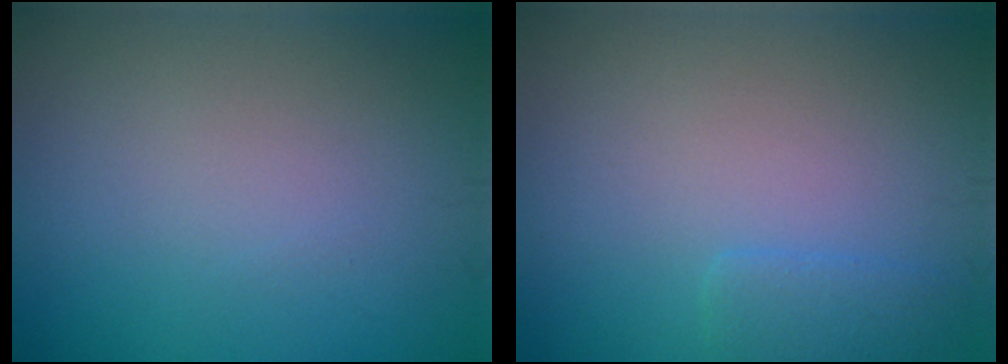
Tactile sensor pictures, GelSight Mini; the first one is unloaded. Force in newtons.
{"total": 1.6, "press": 1.5, "slide": 0.2}